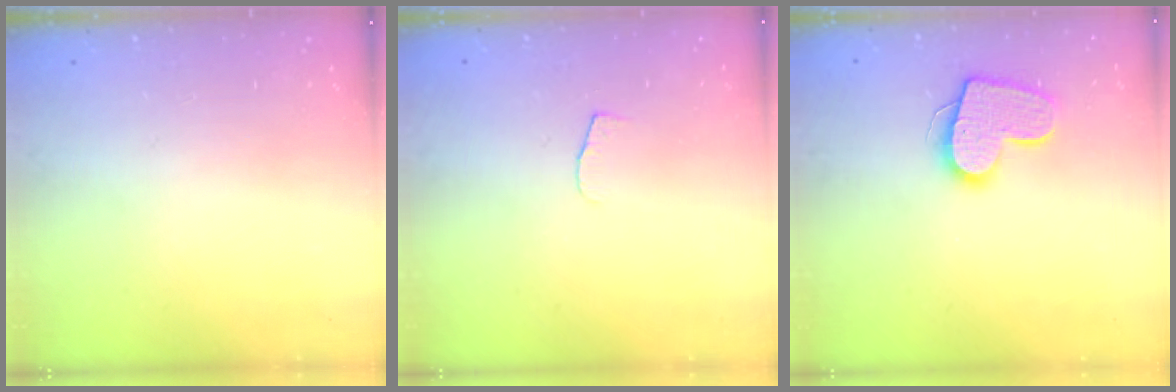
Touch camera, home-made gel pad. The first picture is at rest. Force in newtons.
{"total": 4.2, "press": 4.1, "slide": 0.4}
{"total": 13.5, "press": 13.5, "slide": 0.9}